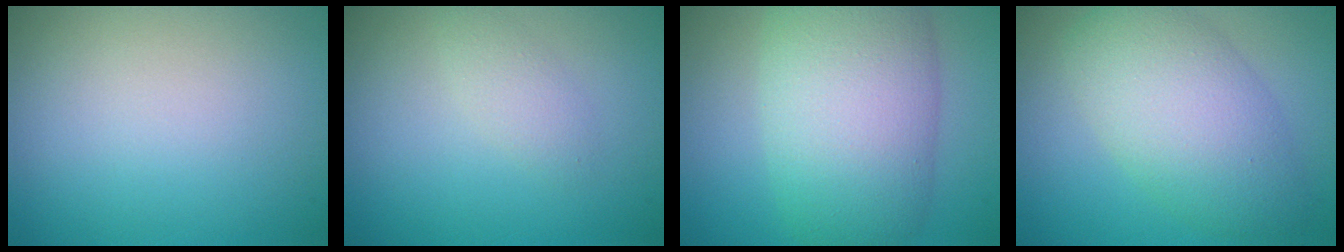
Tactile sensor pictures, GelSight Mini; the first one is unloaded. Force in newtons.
{"total": 1.5, "press": 1.5, "slide": 0.0}
{"total": 10.0, "press": 10.0, "slide": 0.3}
{"total": 6.8, "press": 6.8, "slide": 0.2}